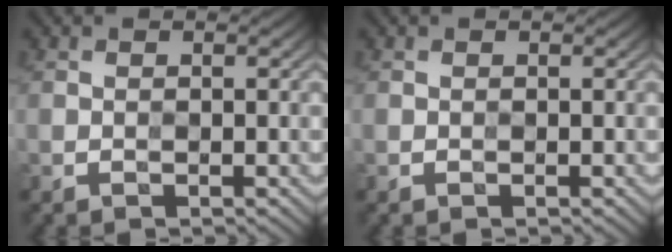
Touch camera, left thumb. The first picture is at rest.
{"total": 0.0}